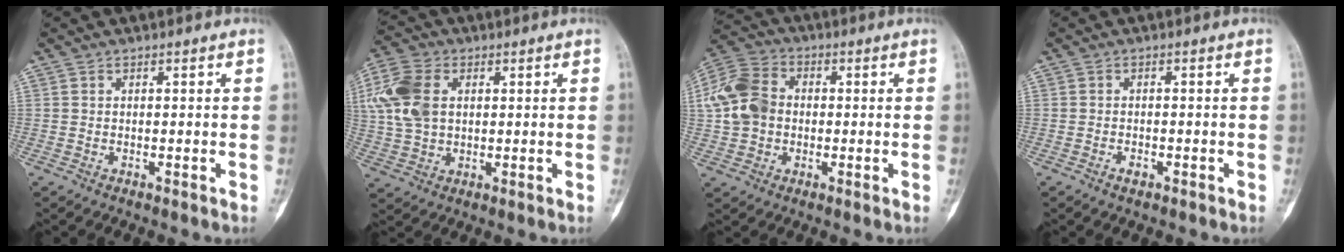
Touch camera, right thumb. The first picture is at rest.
{"total": 12.5, "force": [2.8, 8.9, 8.3], "torque": [-0.193, 0.009, 0.054]}
{"total": 11.3, "force": [0.2, 9.3, 6.5], "torque": [-0.119, 0.027, -0.006]}
{"total": 1.4, "force": [-0.9, 0.7, 0.8], "torque": [-0.010, 0.004, -0.016]}